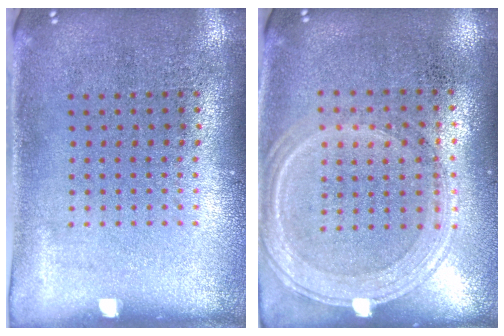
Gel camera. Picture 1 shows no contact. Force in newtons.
{"total": 1.2, "press": 1.1, "slide": 0.4}